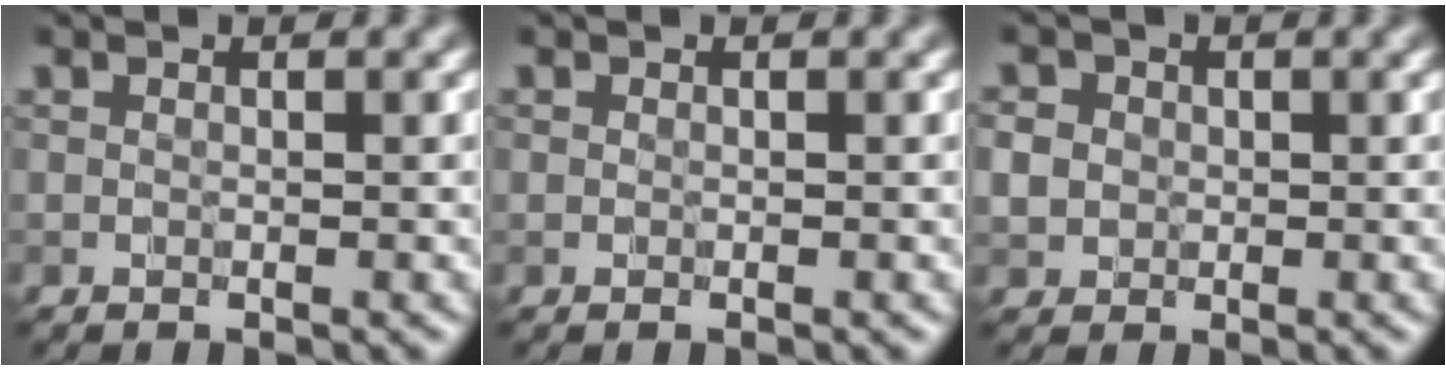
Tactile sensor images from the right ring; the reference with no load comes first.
{"total": 0.0}
{"total": 2.7, "force": [0.2, 2.6, 0.9], "torque": [-0.010, 0.010, -0.006]}